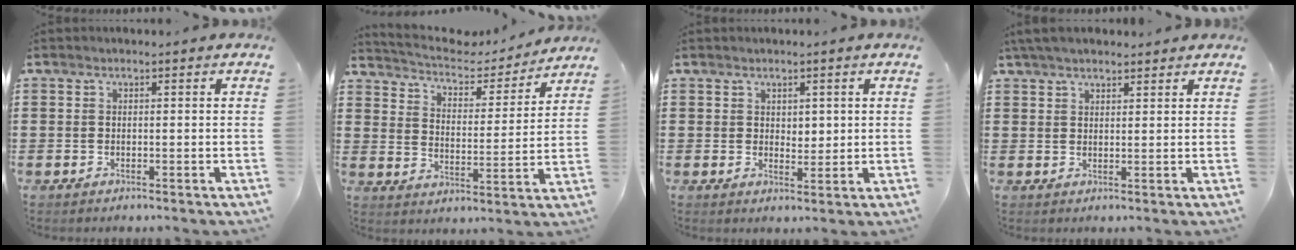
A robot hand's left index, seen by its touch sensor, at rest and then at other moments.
{"total": 4.6, "force": [4.3, 1.0, 1.0], "torque": [-0.049, -0.032, 0.067]}
{"total": 2.2, "force": [1.4, 1.4, 0.8], "torque": [-0.013, 0.004, 0.023]}
{"total": 3.4, "force": [3.0, 0.9, 1.4], "torque": [-0.036, 0.000, 0.057]}